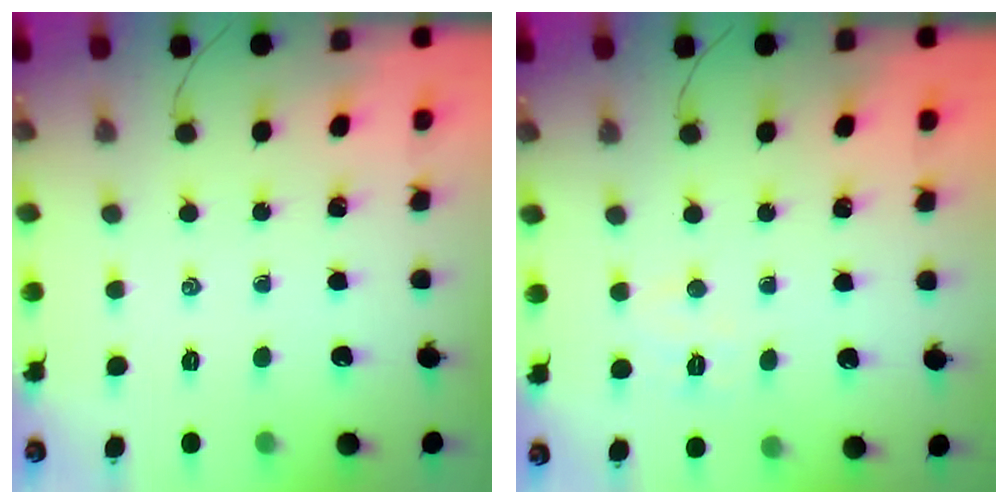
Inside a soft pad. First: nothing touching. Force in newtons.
{"total": 5.3, "press": 5.2, "slide": 1.1}